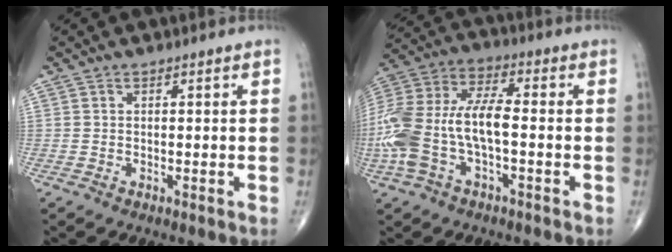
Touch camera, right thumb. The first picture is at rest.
{"total": 17.9, "force": [-3.2, 8.2, 15.6], "torque": [-0.360, 0.034, -0.059]}